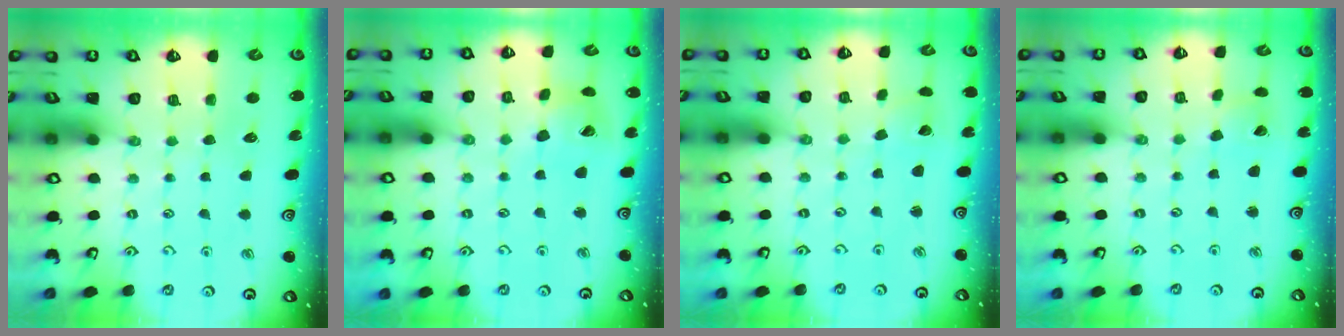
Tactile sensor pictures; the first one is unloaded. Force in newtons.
{"total": 11.1, "press": 11.0, "slide": 1.4}
{"total": 2.0, "press": 2.0, "slide": 0.1}
{"total": 2.7, "press": 2.7, "slide": 0.3}